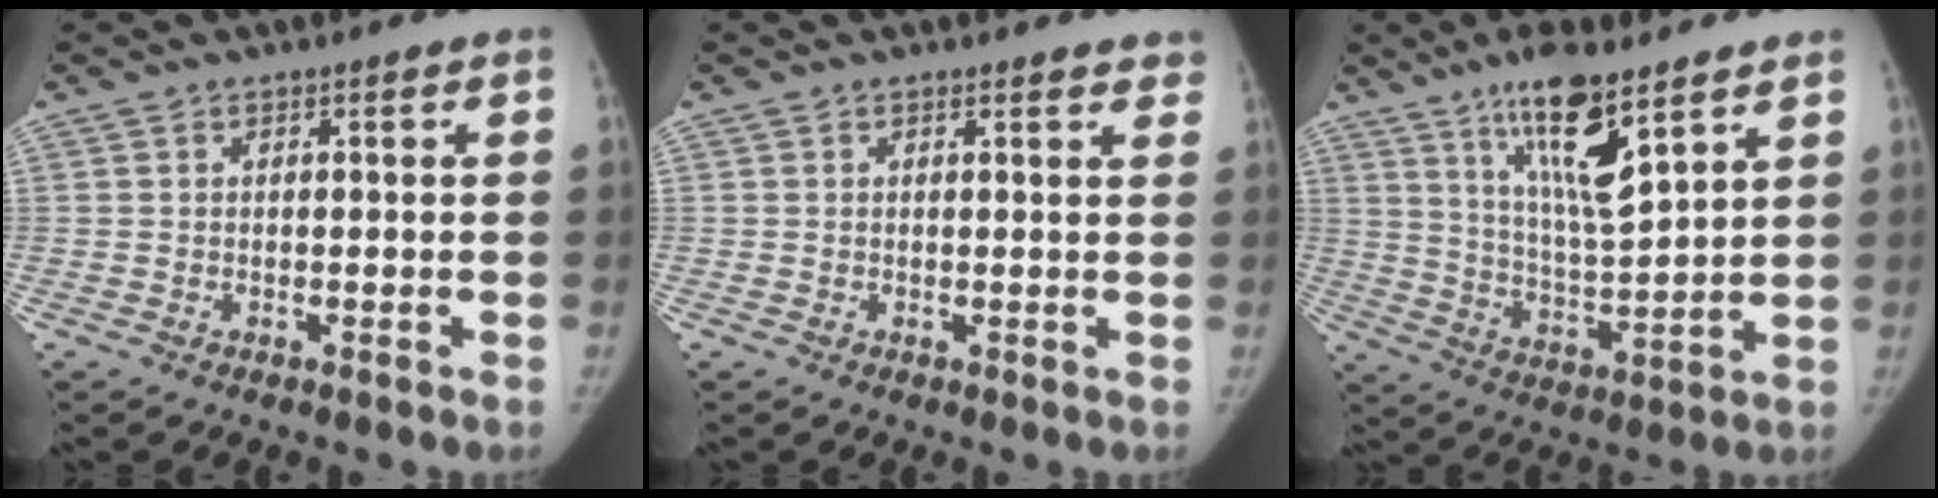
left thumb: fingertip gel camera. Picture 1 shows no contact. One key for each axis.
{"total": 3.1, "fx": 2.7, "fy": 0.9, "fz": 1.3, "tx": 0.004, "ty": -0.007, "tz": 0.023}
{"total": 13.9, "fx": 8.5, "fy": 3.2, "fz": 10.4, "tx": -0.172, "ty": -0.053, "tz": 0.161}